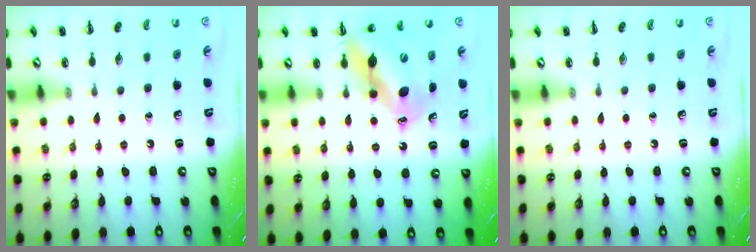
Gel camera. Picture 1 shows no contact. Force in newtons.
{"total": 11.1, "press": 10.7, "slide": 3.0}
{"total": 0.0}